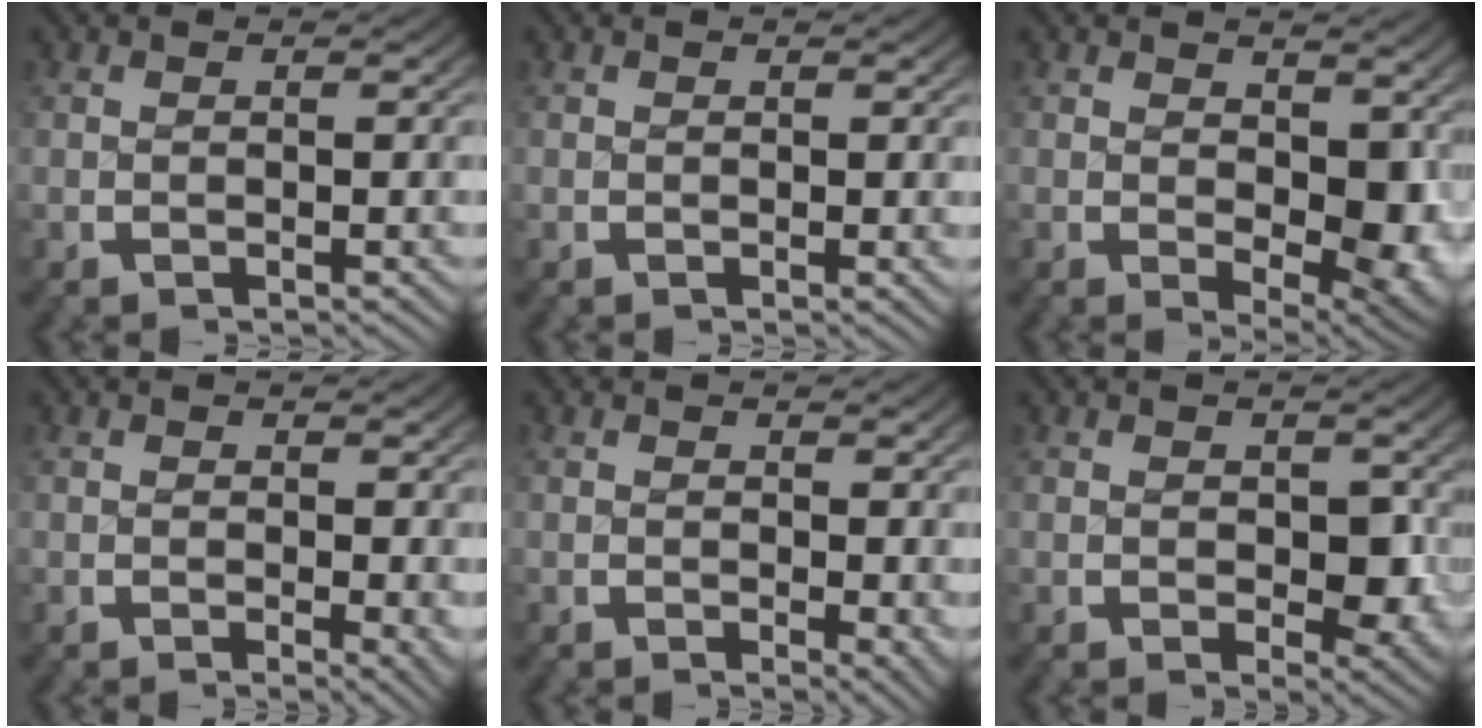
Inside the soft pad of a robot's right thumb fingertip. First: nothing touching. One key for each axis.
{"total": 0.0}
{"total": 7.1, "fx": 0.8, "fy": 4.5, "fz": 5.4, "tx": -0.080, "ty": -0.043, "tz": 0.038}
{"total": 1.8, "fx": 0.3, "fy": 0.8, "fz": 1.6, "tx": -0.009, "ty": -0.005, "tz": 0.006}
{"total": 1.8, "fx": 0.4, "fy": 0.9, "fz": 1.5, "tx": -0.006, "ty": -0.006, "tz": 0.007}
{"total": 4.4, "fx": 0.2, "fy": 3.1, "fz": 3.1, "tx": -0.046, "ty": -0.029, "tz": 0.018}